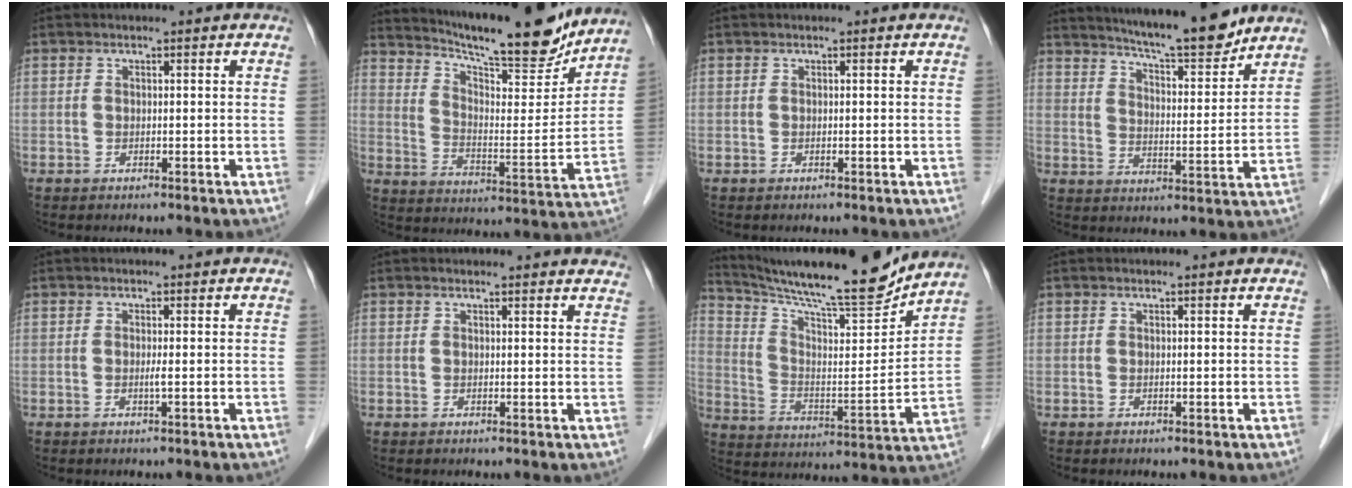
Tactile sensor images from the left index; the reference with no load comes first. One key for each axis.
{"total": 20.1, "fx": 18.0, "fy": 2.0, "fz": 8.5, "tx": -0.144, "ty": -0.030, "tz": 0.263}
{"total": 0.0}
{"total": 12.8, "fx": 11.7, "fy": 0.6, "fz": 5.3, "tx": -0.083, "ty": -0.008, "tz": 0.174}
{"total": 0.7, "fx": 0.0, "fy": -0.2, "fz": 0.6, "tx": -0.012, "ty": -0.002, "tz": -0.001}
{"total": 8.9, "fx": 8.6, "fy": 1.3, "fz": 2.0, "tx": -0.004, "ty": 0.005, "tz": 0.073}
{"total": 18.6, "fx": 17.2, "fy": 0.5, "fz": 7.1, "tx": -0.132, "ty": -0.036, "tz": 0.272}
{"total": 1.9, "fx": 1.8, "fy": 0.2, "fz": 0.5, "tx": -0.016, "ty": 0.011, "tz": 0.018}